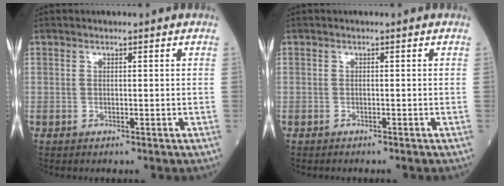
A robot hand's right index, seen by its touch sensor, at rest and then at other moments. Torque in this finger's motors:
{"motor_torque": [-0.16, -0.11, -0.78, -0.21]}